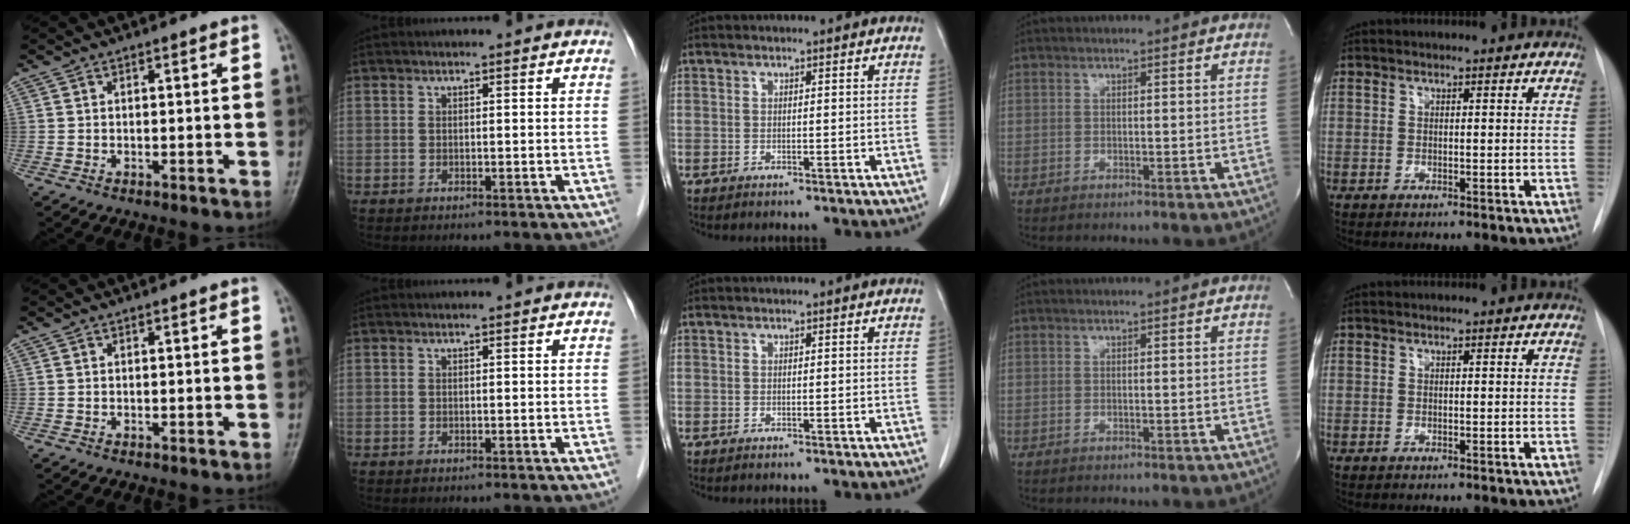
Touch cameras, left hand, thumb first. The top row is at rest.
{}